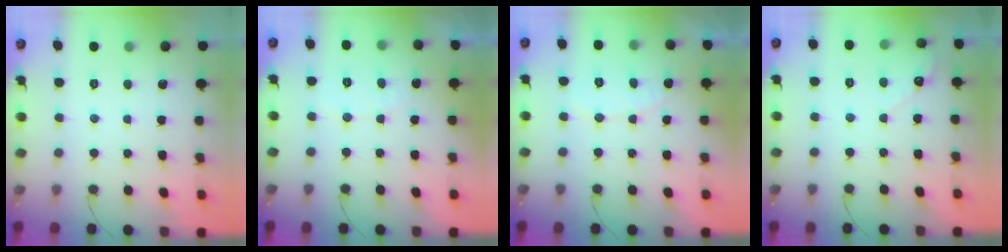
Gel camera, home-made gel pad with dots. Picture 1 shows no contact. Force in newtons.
{"total": 3.9, "press": 3.9, "slide": 0.2}
{"total": 5.3, "press": 5.3, "slide": 0.4}
{"total": 2.7, "press": 2.7, "slide": 0.2}